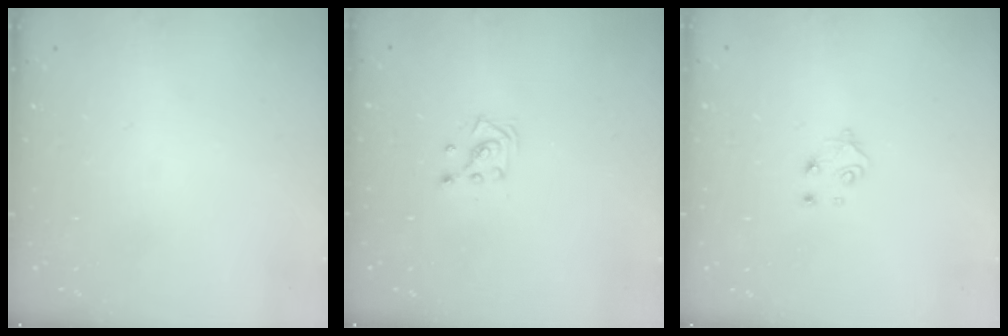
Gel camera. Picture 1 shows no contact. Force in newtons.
{"total": 3.3, "press": 3.2, "slide": 0.5}
{"total": 4.9, "press": 4.9, "slide": 0.5}